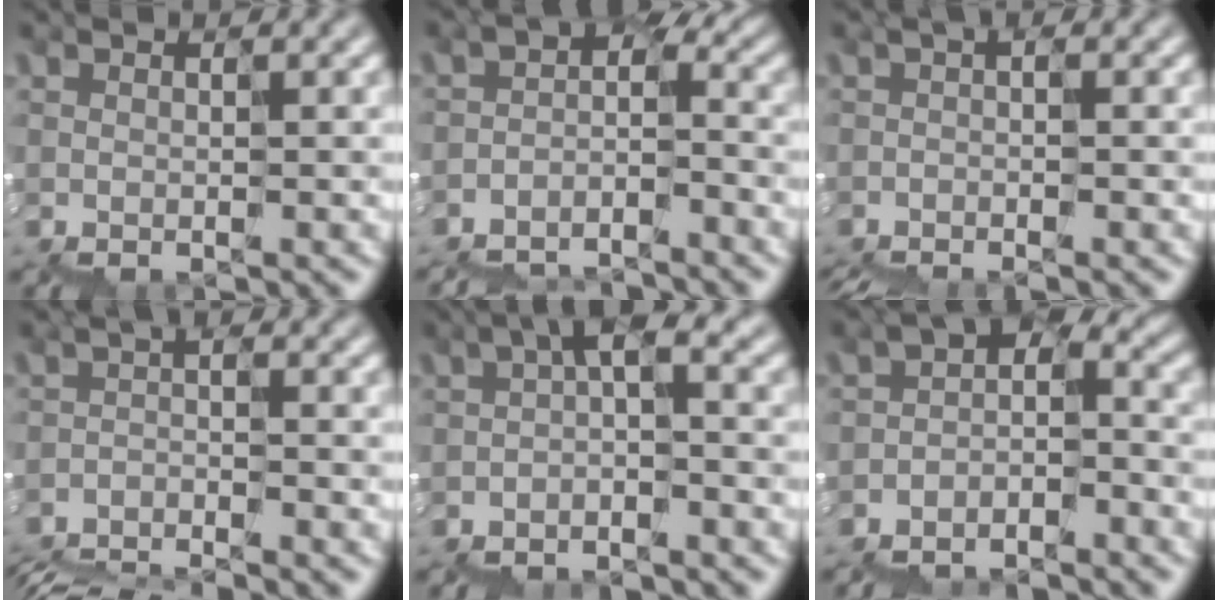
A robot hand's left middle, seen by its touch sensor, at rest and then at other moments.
{"total": 4.7, "force": [-4.3, 1.6, 1.3], "torque": [-0.040, -0.009, -0.069]}
{"total": 2.4, "force": [-1.2, 1.0, 1.9], "torque": [-0.026, -0.004, -0.006]}
{"total": 4.8, "force": [-4.7, 0.5, 0.9], "torque": [-0.019, -0.016, -0.072]}
{"total": 2.0, "force": [-0.6, 0.5, 1.9], "torque": [-0.045, 0.009, -0.013]}
{"total": 3.8, "force": [-2.9, 1.8, 1.6], "torque": [-0.043, 0.002, -0.052]}